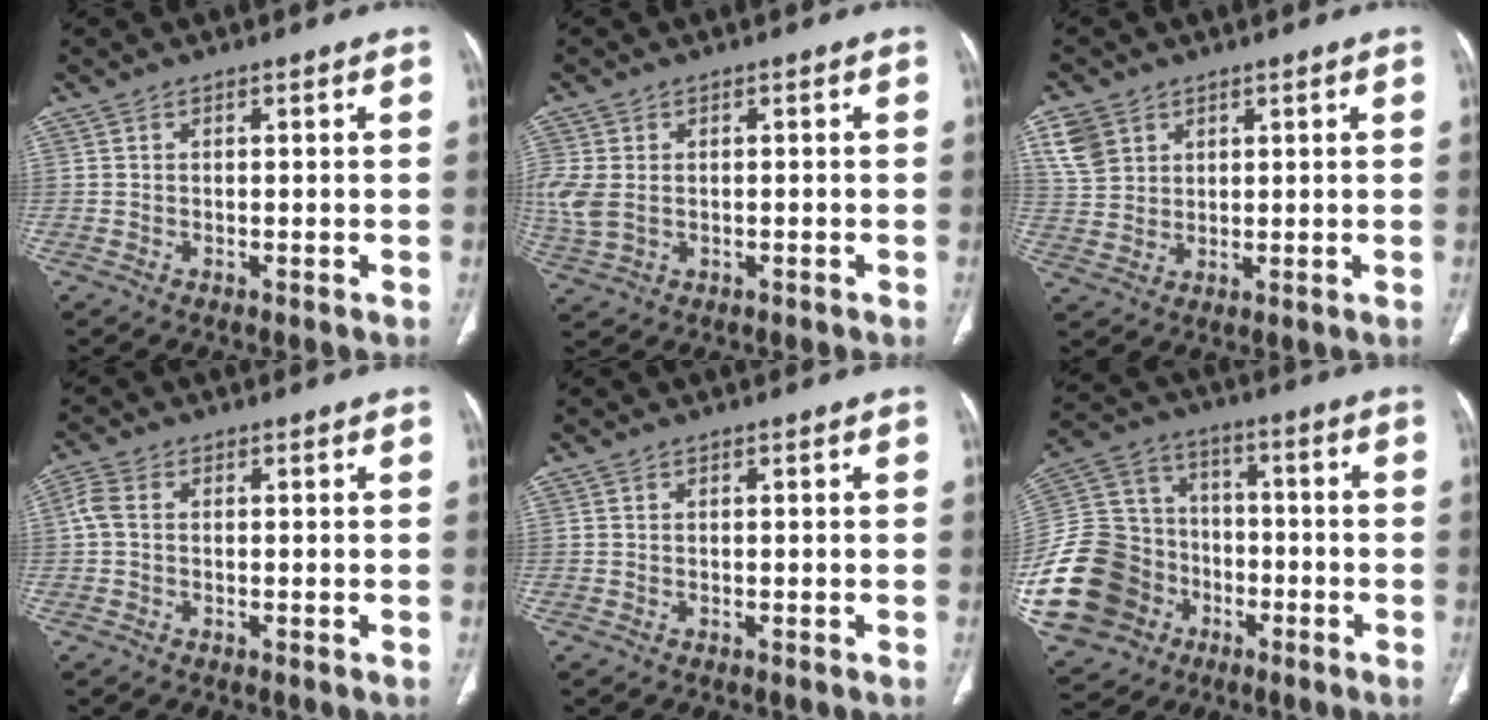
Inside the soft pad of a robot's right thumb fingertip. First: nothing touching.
{"total": 6.3, "force": [-0.3, 4.4, 4.6], "torque": [-0.127, 0.003, 0.002]}
{"total": 6.4, "force": [3.3, 4.9, 2.5], "torque": [-0.035, -0.006, 0.073]}
{"total": 2.9, "force": [0.1, 2.0, 2.2], "torque": [-0.057, 0.008, -0.005]}
{"total": 0.0}
{"total": 25.6, "force": [-7.9, 21.0, 12.2], "torque": [-0.281, 0.069, -0.126]}